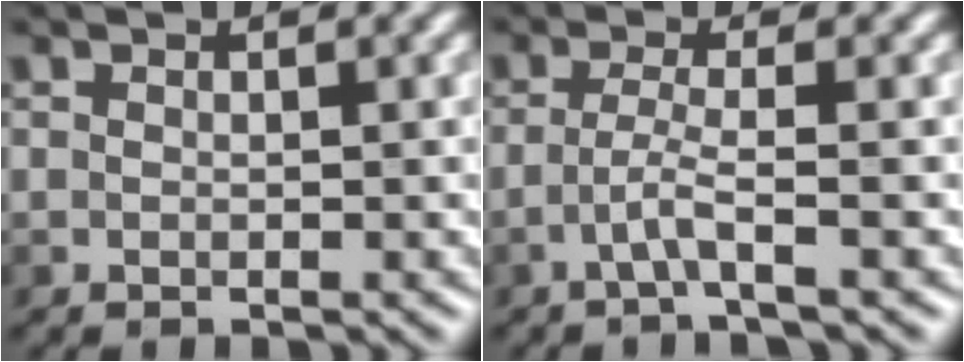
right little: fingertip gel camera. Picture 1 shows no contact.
{"total": 1.9, "force": [-1.1, -0.4, 1.5], "torque": [-0.038, 0.005, -0.025]}